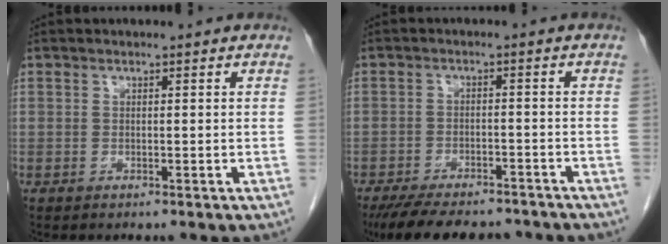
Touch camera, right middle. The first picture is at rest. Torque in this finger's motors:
{"motor_torque": [1.03, -0.88, 0.16, 0.06]}